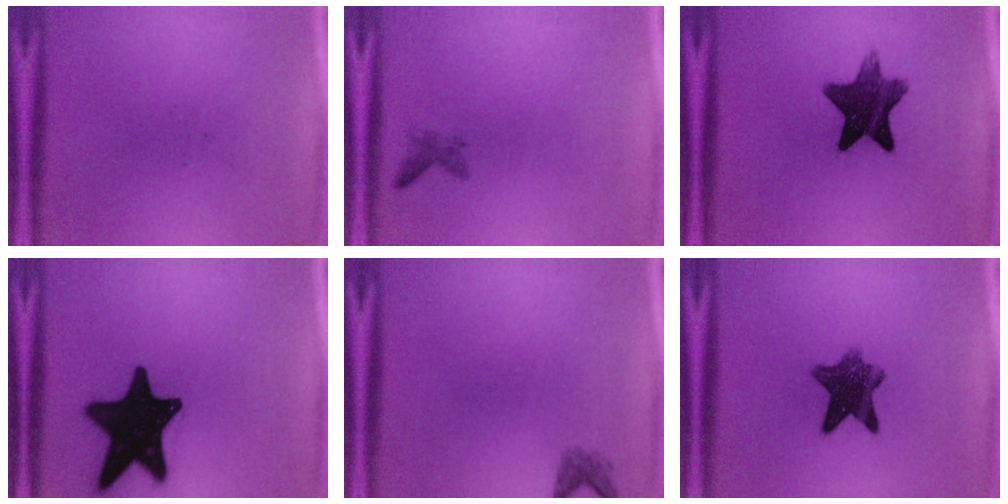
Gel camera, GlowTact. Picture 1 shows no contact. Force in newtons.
{"total": 1.1}
{"total": 10.9}
{"total": 18.8}
{"total": 1.4}
{"total": 8.7}